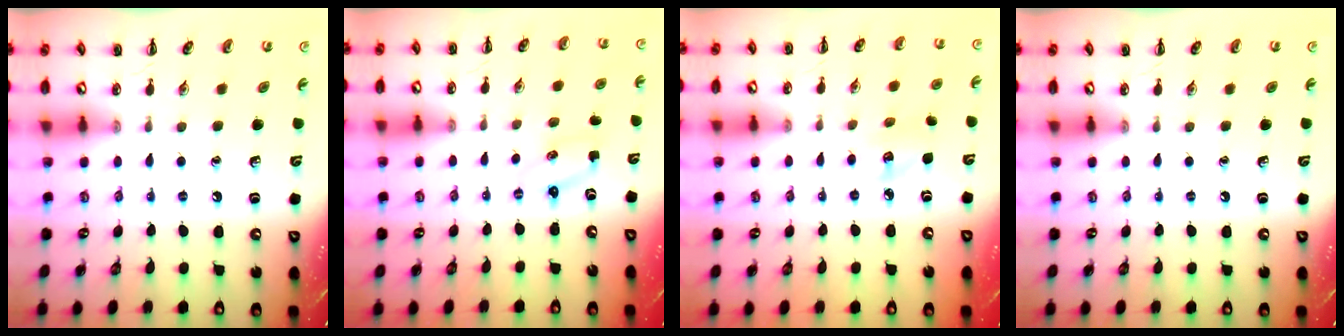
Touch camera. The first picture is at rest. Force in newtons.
{"total": 2.1, "press": 2.0, "slide": 0.6}
{"total": 5.2, "press": 5.0, "slide": 1.4}
{"total": 0.0}